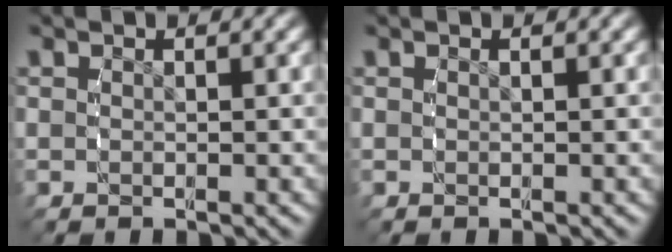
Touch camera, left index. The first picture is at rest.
{"total": 0.0}